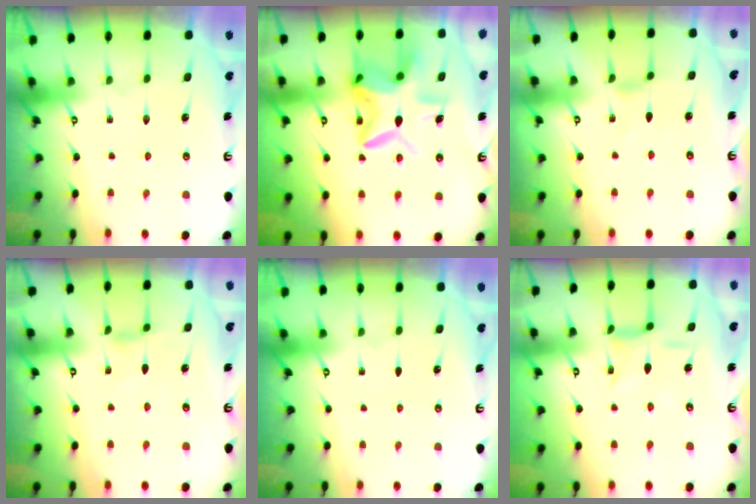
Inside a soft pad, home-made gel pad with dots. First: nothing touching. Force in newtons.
{"total": 12.8, "press": 12.7, "slide": 1.8}
{"total": 0.0}
{"total": 2.9, "press": 2.9, "slide": 0.4}
{"total": 0.0}
{"total": 7.2, "press": 7.2, "slide": 0.6}